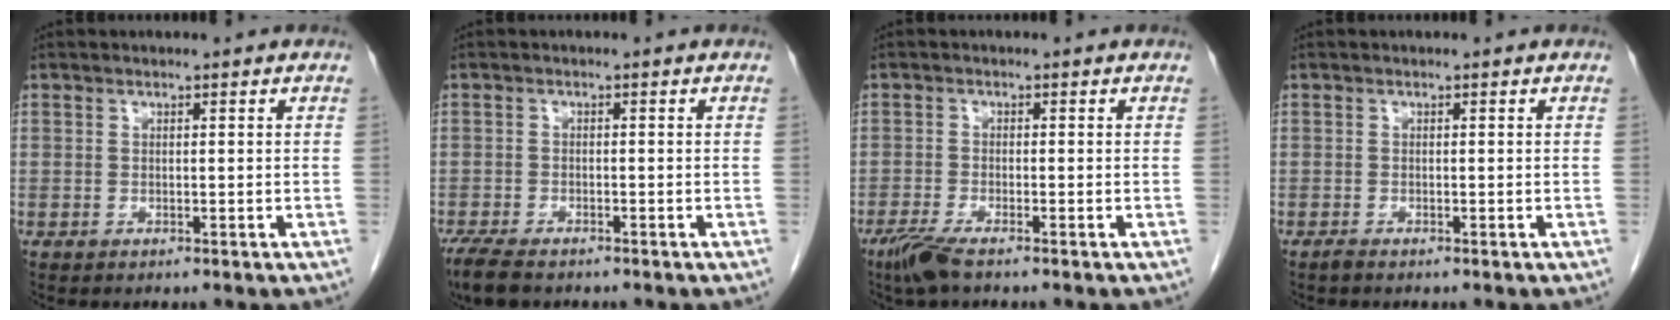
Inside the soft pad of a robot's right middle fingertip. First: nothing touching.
{"total": 5.8, "force": [-4.6, 1.9, 3.0], "torque": [-0.059, -0.013, -0.076]}
{"total": 3.8, "force": [-2.8, 0.4, 2.6], "torque": [-0.058, -0.010, -0.058]}
{"total": 0.6, "force": [-0.5, 0.0, 0.2], "torque": [-0.010, -0.002, -0.011]}